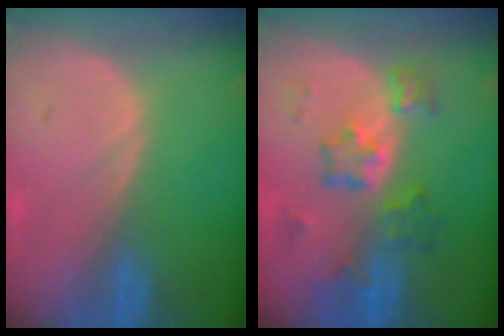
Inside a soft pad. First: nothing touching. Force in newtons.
{"total": 7.0, "press": 6.5, "slide": 2.6}